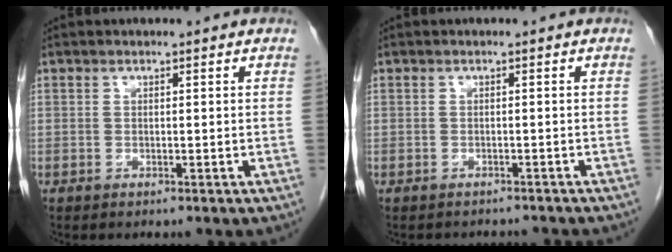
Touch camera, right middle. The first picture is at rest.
{"total": 4.3, "force": [-4.1, 1.3, 0.6], "torque": [-0.005, -0.002, -0.046]}